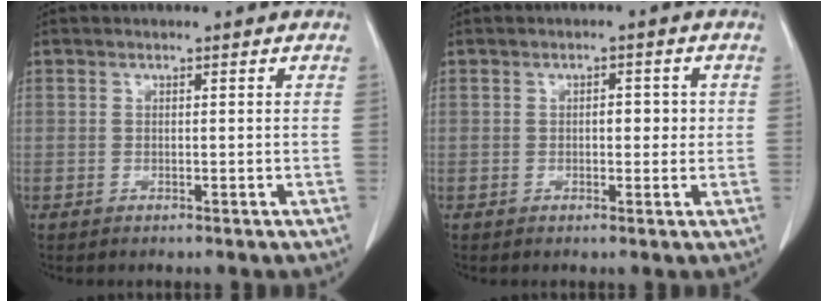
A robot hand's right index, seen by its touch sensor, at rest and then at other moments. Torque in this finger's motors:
{"motor_torque": [0.37, -0.05, 0.09, 0.03]}